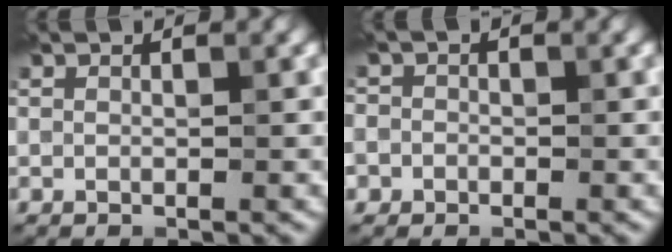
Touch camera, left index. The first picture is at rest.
{"total": 2.7, "force": [-0.8, 2.6, 0.6], "torque": [0.009, 0.010, -0.038]}